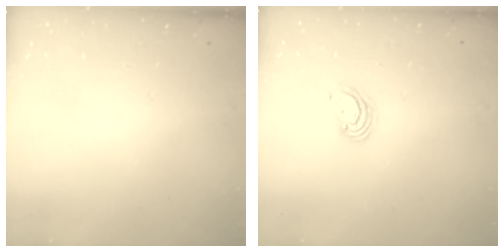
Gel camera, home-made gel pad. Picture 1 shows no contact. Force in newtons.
{"total": 3.8, "press": 3.8, "slide": 0.2}